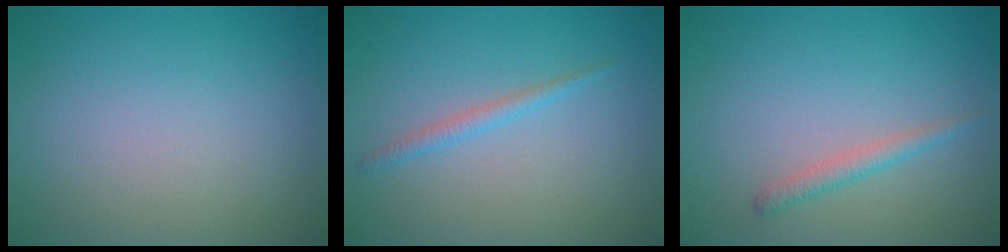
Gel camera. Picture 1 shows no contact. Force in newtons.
{"total": 1.2, "press": 1.2, "slide": 0.0}
{"total": 1.5, "press": 1.5, "slide": 0.1}